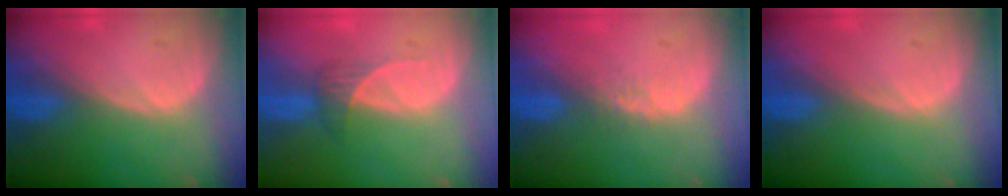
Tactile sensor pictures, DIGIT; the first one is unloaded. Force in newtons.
{"total": 2.1, "press": 1.9, "slide": 0.9}
{"total": 2.1, "press": 1.7, "slide": 1.2}
{"total": 0.0}